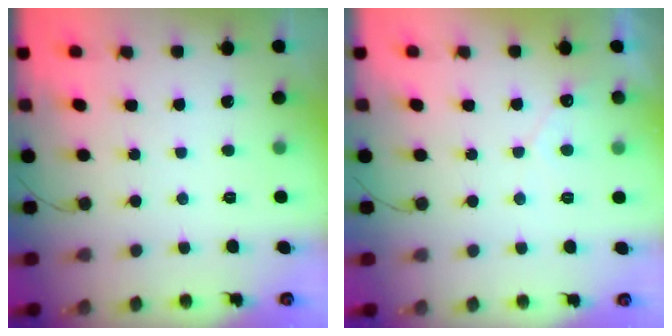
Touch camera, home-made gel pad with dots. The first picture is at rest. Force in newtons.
{"total": 2.8, "press": 2.8, "slide": 0.1}